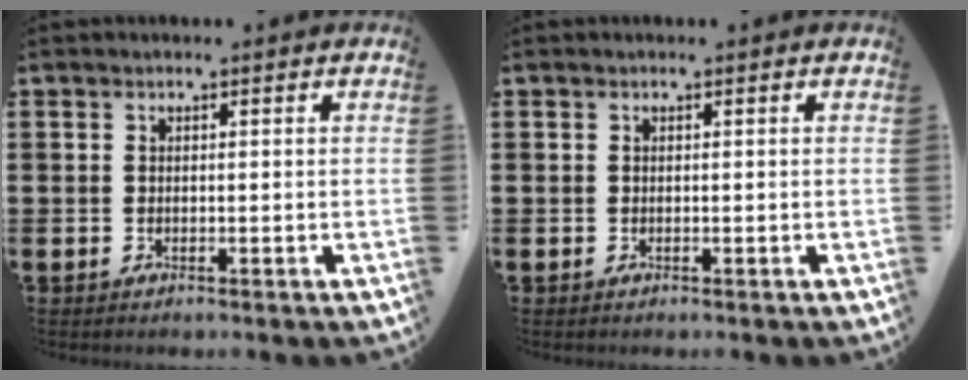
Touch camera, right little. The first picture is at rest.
{"total": 0.0}